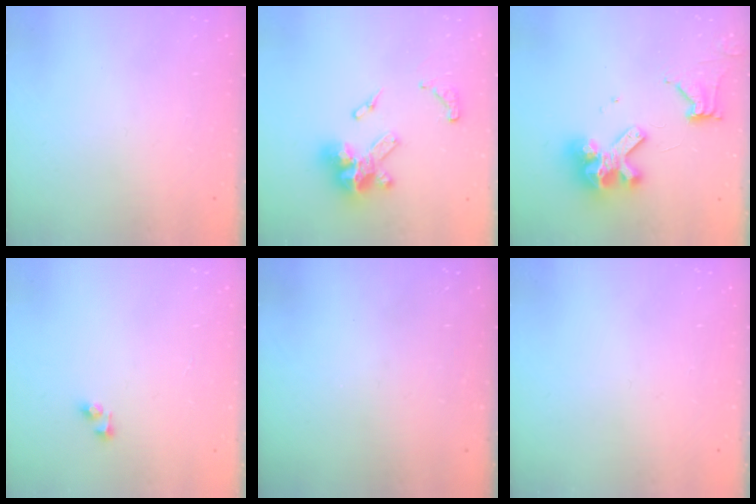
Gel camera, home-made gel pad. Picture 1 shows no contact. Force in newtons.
{"total": 17.1, "press": 17.0, "slide": 2.0}
{"total": 14.7, "press": 14.5, "slide": 1.8}
{"total": 3.8, "press": 3.8, "slide": 0.2}
{"total": 0.0}
{"total": 0.0}